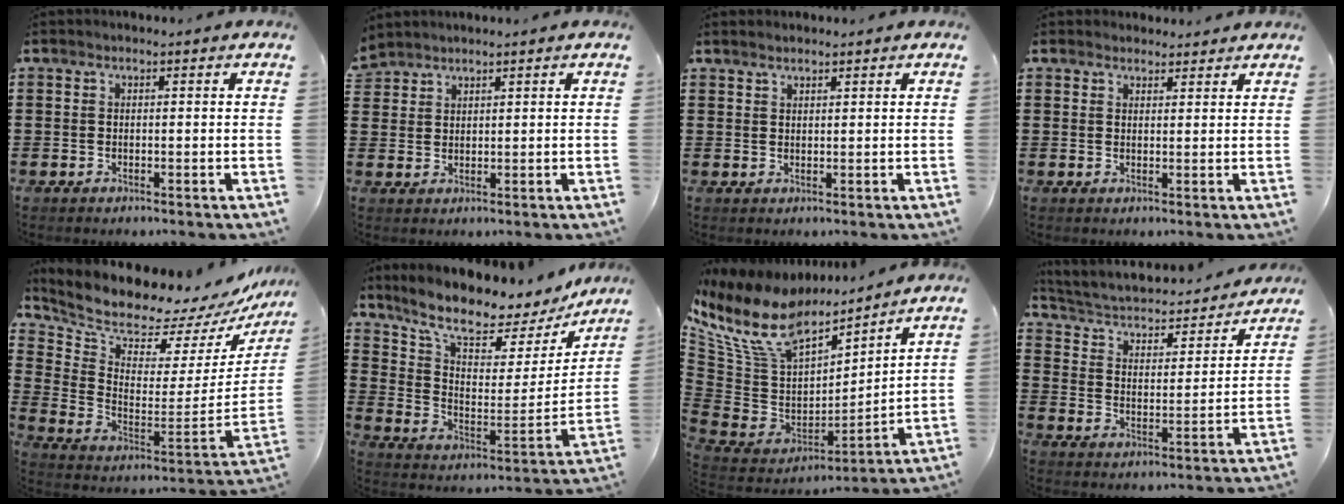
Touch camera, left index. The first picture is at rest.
{"total": 2.2, "force": [2.1, 0.7, -0.3], "torque": [-0.001, 0.001, 0.043]}
{"total": 1.2, "force": [1.2, 0.3, 0.1], "torque": [-0.004, 0.002, 0.023]}
{"total": 2.1, "force": [2.0, 0.7, -0.1], "torque": [-0.003, 0.003, 0.040]}
{"total": 7.4, "force": [7.3, 1.2, 0.6], "torque": [-0.056, -0.087, 0.121]}
{"total": 7.9, "force": [6.9, 1.9, 3.4], "torque": [-0.086, -0.059, 0.110]}
{"total": 12.8, "force": [8.6, 6.2, 7.2], "torque": [-0.190, -0.054, 0.151]}
{"total": 3.1, "force": [2.6, 1.2, 1.1], "torque": [-0.041, -0.023, 0.032]}